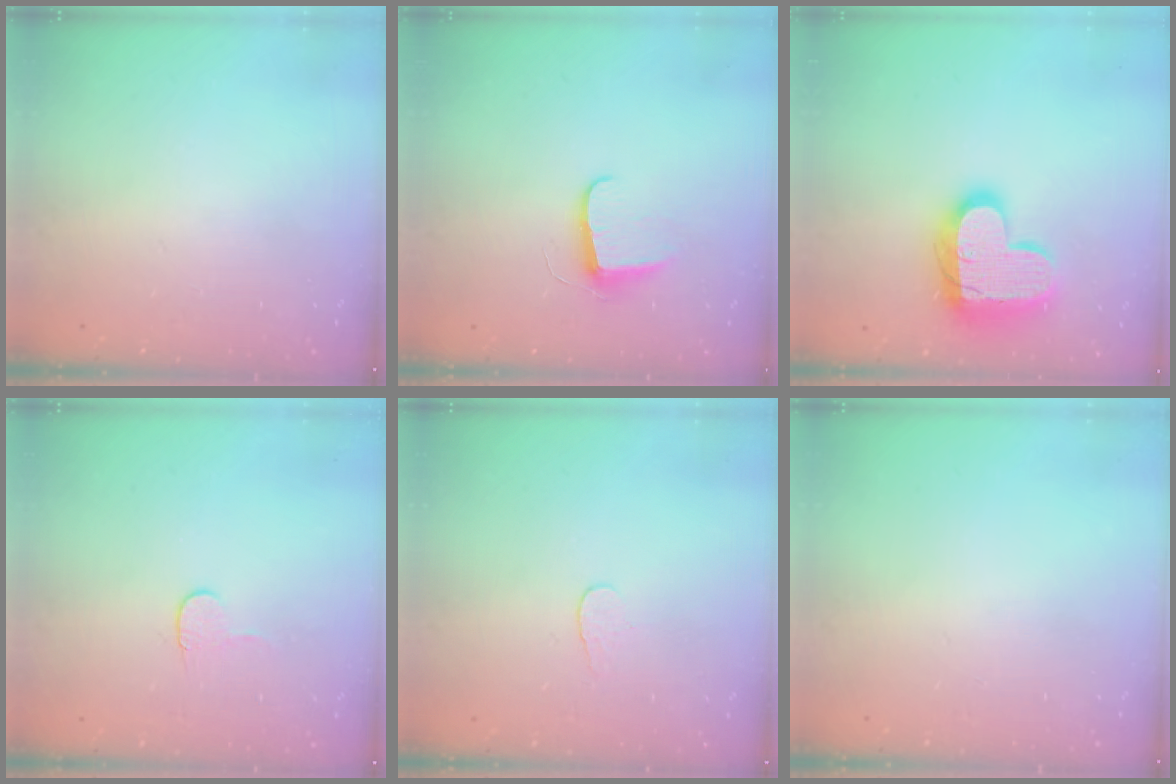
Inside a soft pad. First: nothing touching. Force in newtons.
{"total": 7.3, "press": 7.3, "slide": 0.4}
{"total": 17.7, "press": 17.7, "slide": 1.3}
{"total": 5.0, "press": 4.9, "slide": 0.4}
{"total": 3.8, "press": 3.8, "slide": 0.4}
{"total": 0.0}